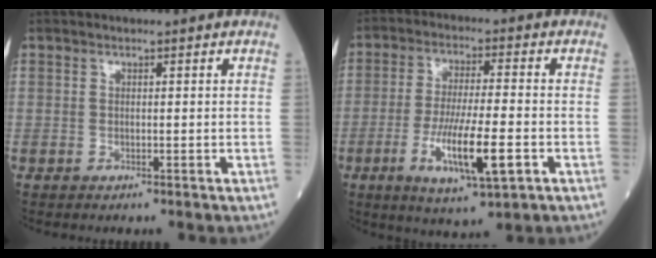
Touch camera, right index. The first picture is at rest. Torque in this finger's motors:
{"motor_torque": [0.39, -0.30, 0.32, 0.21]}